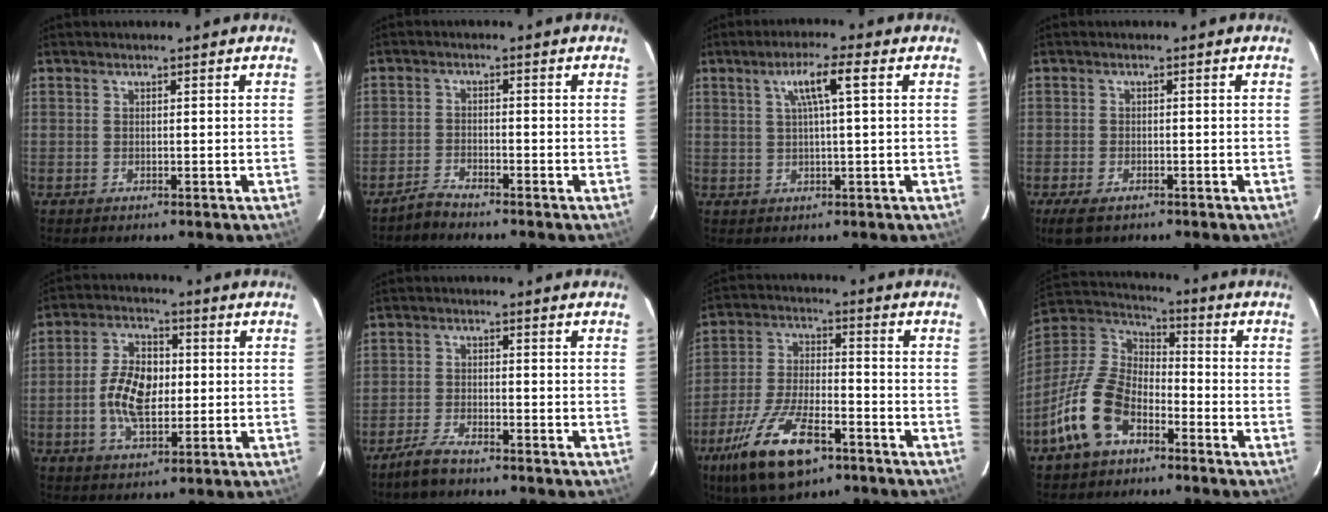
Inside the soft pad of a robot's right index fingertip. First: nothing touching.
{"total": 3.1, "force": [-2.9, 0.3, 0.9], "torque": [-0.033, 0.000, -0.060]}
{"total": 5.5, "force": [1.7, -0.1, 5.3], "torque": [-0.095, 0.007, 0.032]}
{"total": 4.7, "force": [-3.2, 2.2, 2.7], "torque": [-0.067, -0.014, -0.057]}
{"total": 10.2, "force": [-0.9, 5.7, 8.4], "torque": [-0.168, 0.011, -0.016]}
{"total": 5.1, "force": [-4.2, 1.2, 2.7], "torque": [-0.078, -0.003, -0.083]}
{"total": 15.5, "force": [-9.4, 5.9, 10.9], "torque": [-0.230, -0.026, -0.171]}
{"total": 15.6, "force": [-8.5, 8.6, 9.8], "torque": [-0.214, 0.004, -0.166]}